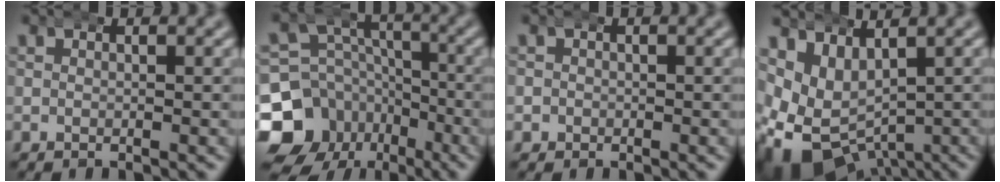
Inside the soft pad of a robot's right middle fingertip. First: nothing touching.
{"total": 15.8, "force": [-6.2, 13.4, 5.5], "torque": [-0.095, -0.072, -0.091]}
{"total": 1.2, "force": [-0.4, 1.1, -0.3], "torque": [-0.001, -0.008, -0.004]}
{"total": 11.4, "force": [-3.9, 8.9, 6.1], "torque": [-0.153, -0.070, -0.041]}